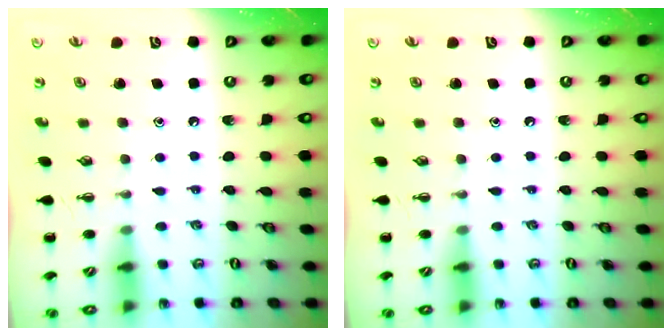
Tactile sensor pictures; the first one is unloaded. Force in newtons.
{"total": 0.0}